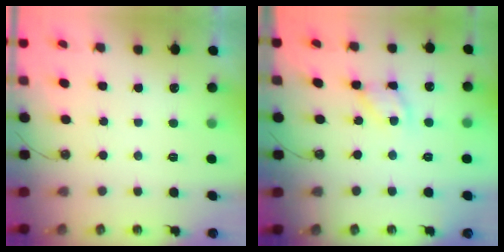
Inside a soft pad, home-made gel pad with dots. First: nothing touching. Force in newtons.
{"total": 9.7, "press": 9.7, "slide": 0.6}